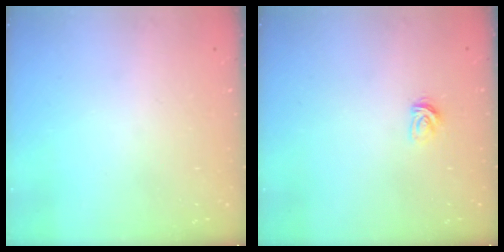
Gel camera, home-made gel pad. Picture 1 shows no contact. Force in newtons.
{"total": 3.5, "press": 3.4, "slide": 0.3}